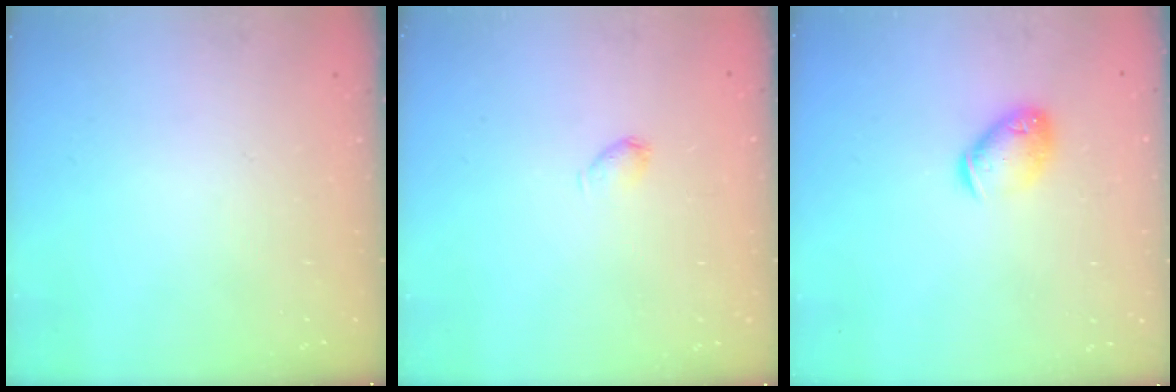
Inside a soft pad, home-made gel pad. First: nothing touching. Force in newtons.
{"total": 3.2, "press": 3.2, "slide": 0.5}
{"total": 9.6, "press": 9.5, "slide": 1.7}